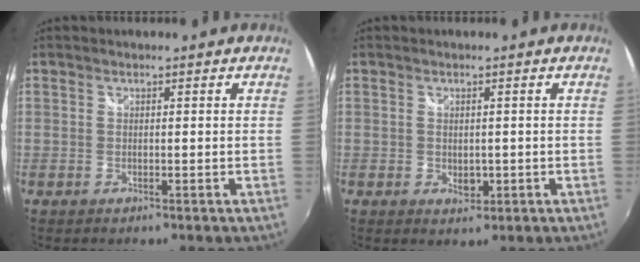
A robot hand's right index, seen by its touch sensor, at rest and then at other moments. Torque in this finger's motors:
{"motor_torque": [-0.45, 0.57, 0.02, 0.01]}